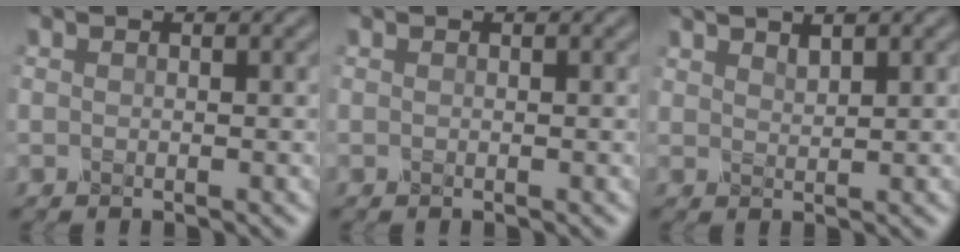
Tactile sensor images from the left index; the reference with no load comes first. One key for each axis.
{"total": 0.0}
{"total": 1.3, "fx": 1.1, "fy": 0.3, "fz": 0.6, "tx": -0.012, "ty": 0.004, "tz": 0.024}